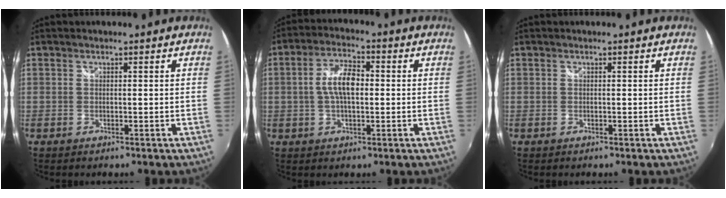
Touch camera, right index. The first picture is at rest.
{"total": 7.0, "force": [0.0, 3.2, 6.2], "torque": [-0.120, 0.014, -0.001]}
{"total": 0.0}